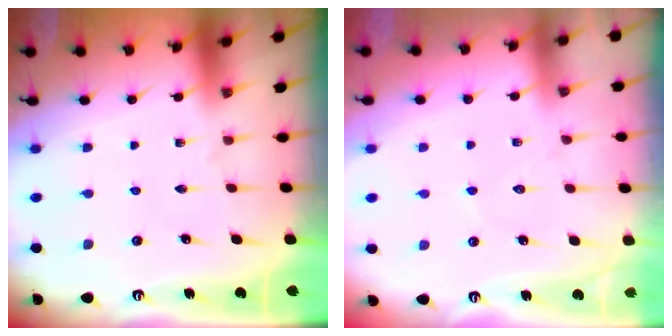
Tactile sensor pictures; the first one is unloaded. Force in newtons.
{"total": 4.9, "press": 4.9, "slide": 0.7}